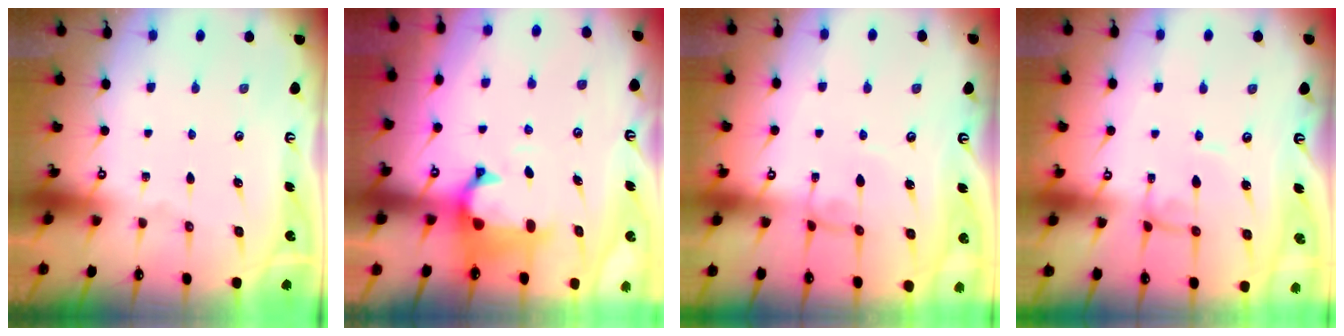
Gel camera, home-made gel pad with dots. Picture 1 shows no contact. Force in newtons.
{"total": 1.2, "press": 0.2, "slide": 1.2}
{"total": 1.0, "press": 0.9, "slide": 0.4}
{"total": 1.1, "press": 1.0, "slide": 0.3}